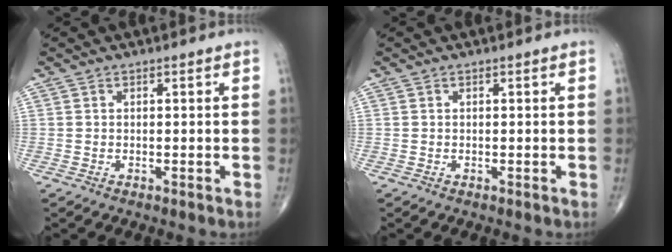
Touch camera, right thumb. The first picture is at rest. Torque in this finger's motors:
{"motor_torque": [0.00, -0.01, 0.03, 0.02, 0.01]}